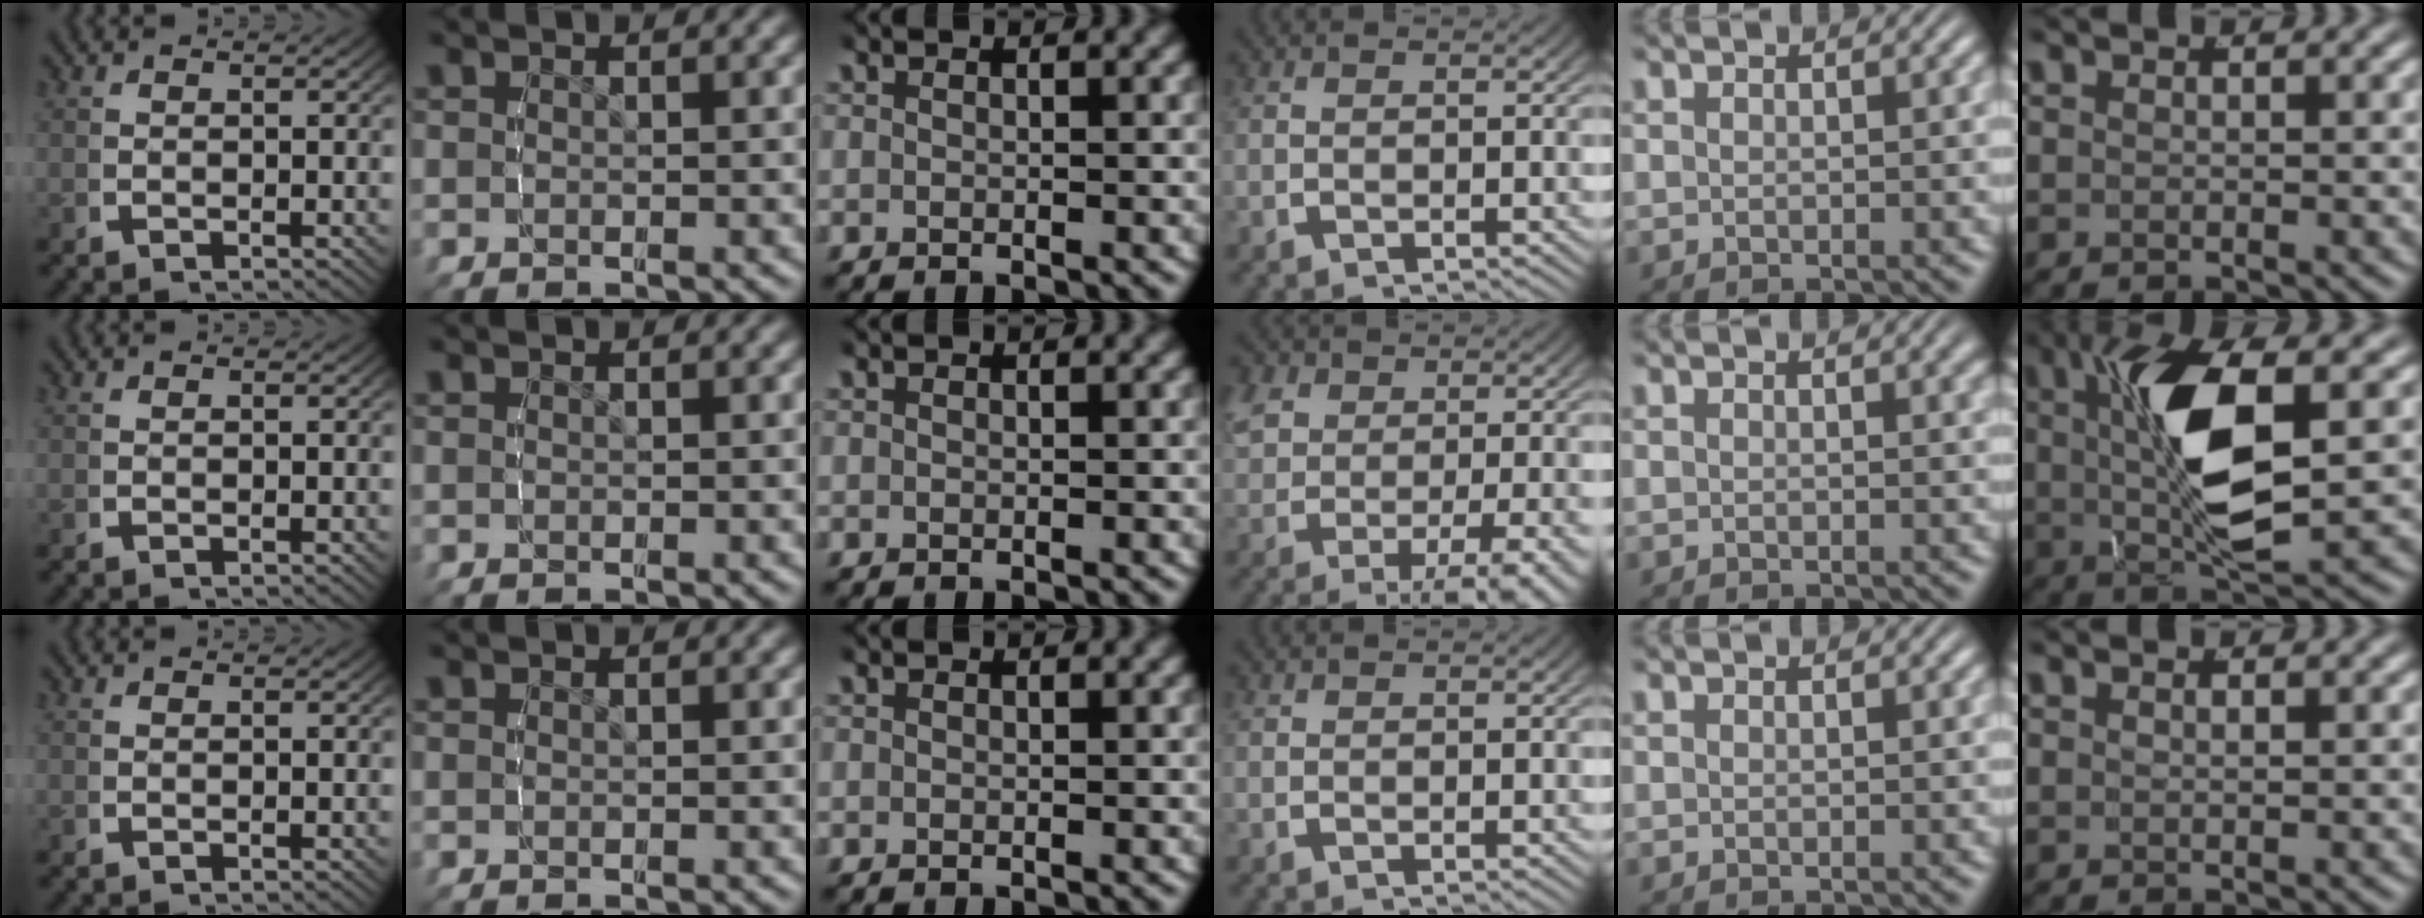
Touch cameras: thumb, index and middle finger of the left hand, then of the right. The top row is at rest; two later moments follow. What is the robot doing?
{"motion": "lift_and_place", "object": "glasses"}